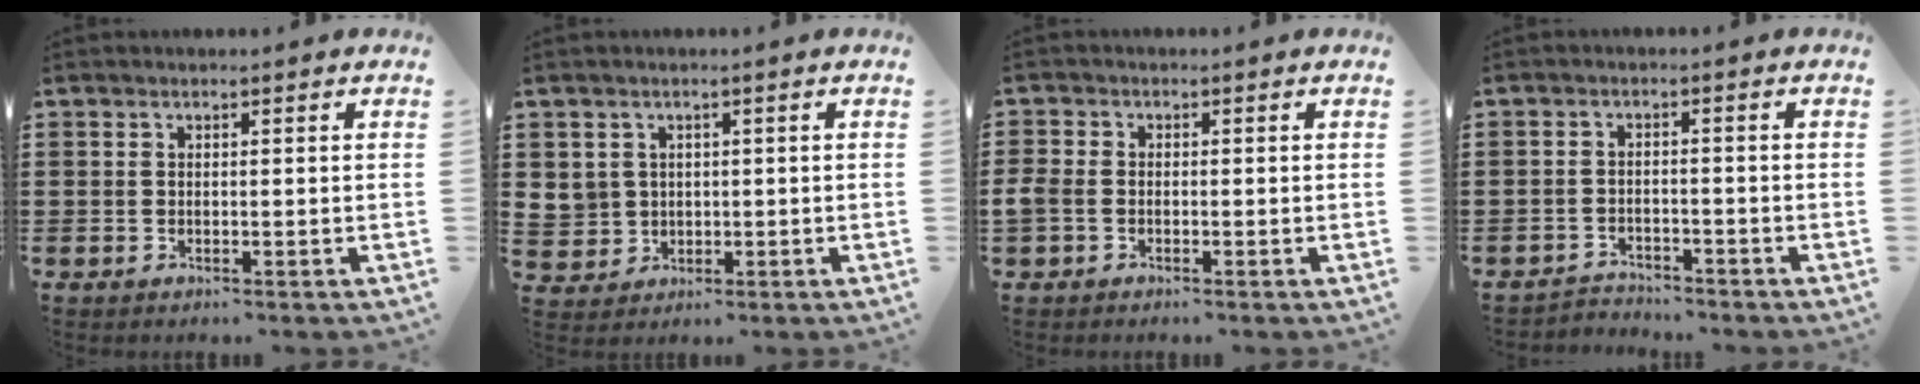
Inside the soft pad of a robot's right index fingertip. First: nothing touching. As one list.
[{"total": 3.4, "force": [0.6, 3.3, 0.3], "torque": [-0.025, 0.010, 0.011]}, {"total": 1.9, "force": [-1.0, 1.3, 1.0], "torque": [-0.036, -0.003, -0.024]}, {"total": 2.5, "force": [-2.5, 0.4, -0.2], "torque": [-0.005, 0.000, -0.055]}]